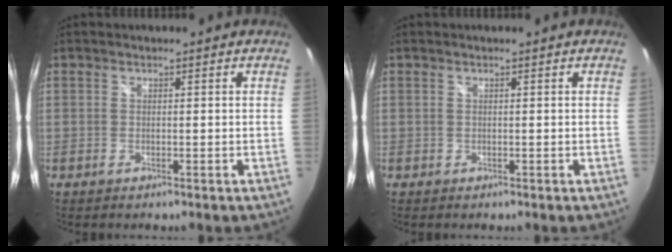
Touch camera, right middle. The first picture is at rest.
{"total": 0.0}